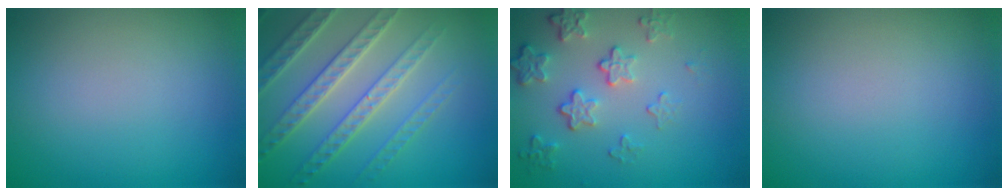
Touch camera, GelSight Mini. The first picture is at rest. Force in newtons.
{"total": 6.2, "press": 5.0, "slide": 3.8}
{"total": 4.2, "press": 3.2, "slide": 2.7}
{"total": 0.0}